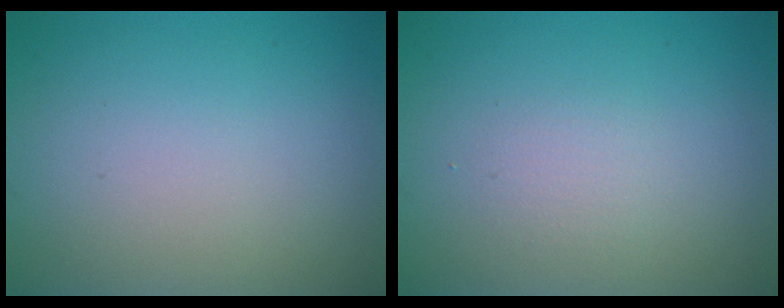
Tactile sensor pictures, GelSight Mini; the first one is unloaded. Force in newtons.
{"total": 1.1, "press": 1.1, "slide": 0.1}